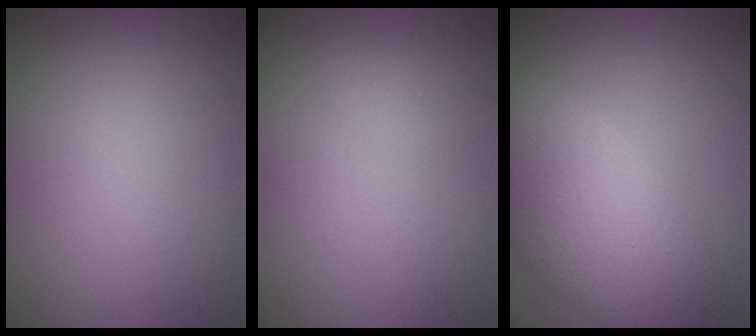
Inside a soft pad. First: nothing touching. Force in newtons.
{"total": 0.6, "press": 0.5, "slide": 0.1}
{"total": 8.0, "press": 8.0, "slide": 0.7}